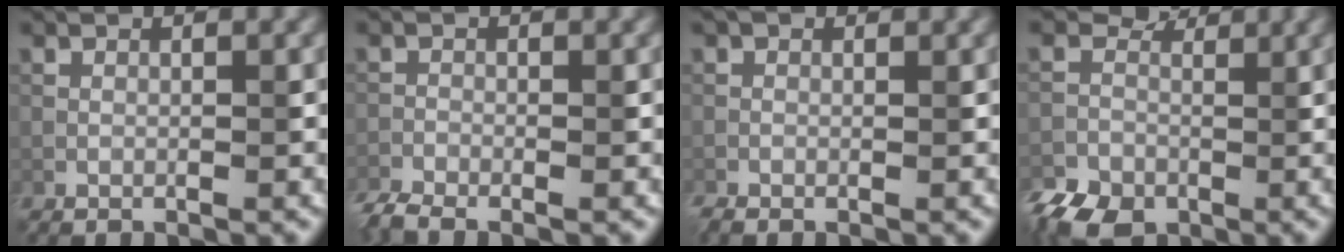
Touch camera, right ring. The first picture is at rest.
{"total": 3.1, "force": [-2.6, 0.8, 1.5], "torque": [-0.036, -0.008, -0.055]}
{"total": 1.5, "force": [-0.4, 0.7, 1.2], "torque": [-0.030, -0.001, -0.011]}
{"total": 5.7, "force": [-2.3, 4.3, 2.9], "torque": [-0.059, -0.002, -0.047]}